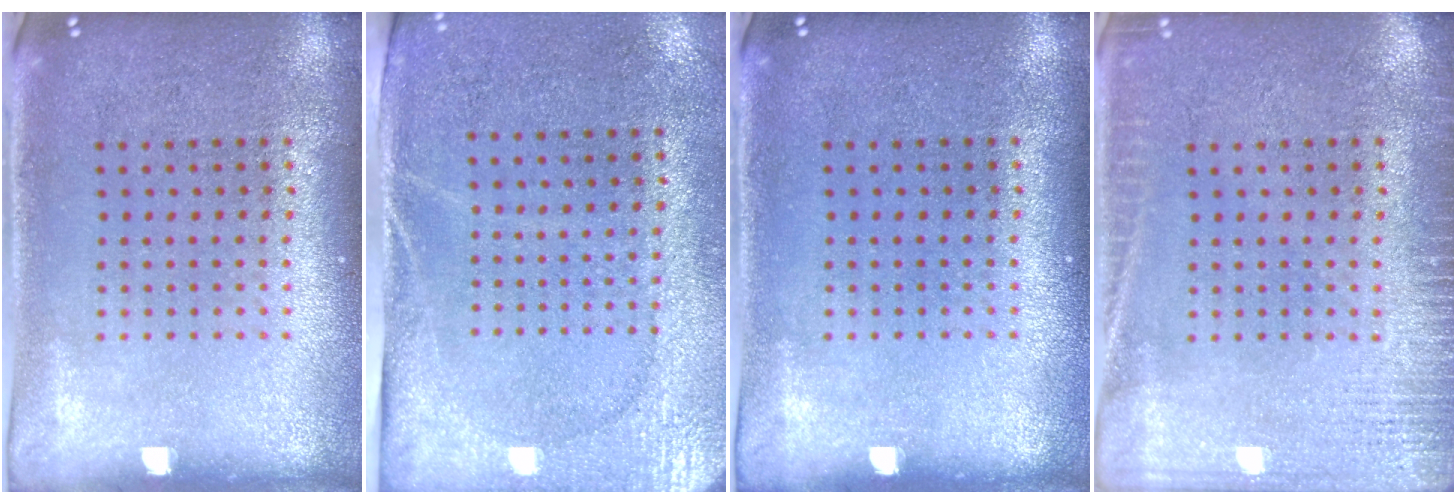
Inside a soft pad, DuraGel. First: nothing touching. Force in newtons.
{"total": 2.7, "press": 2.2, "slide": 1.5}
{"total": 0.0}
{"total": 2.9, "press": 2.9, "slide": 0.4}